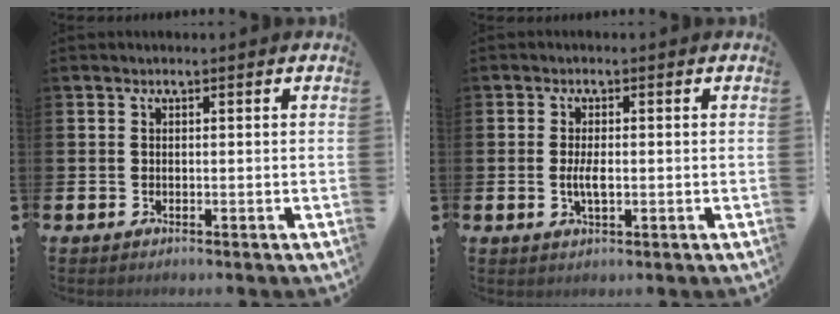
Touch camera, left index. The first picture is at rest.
{"total": 2.8, "force": [-0.2, 1.1, 2.6], "torque": [-0.047, 0.001, -0.004]}